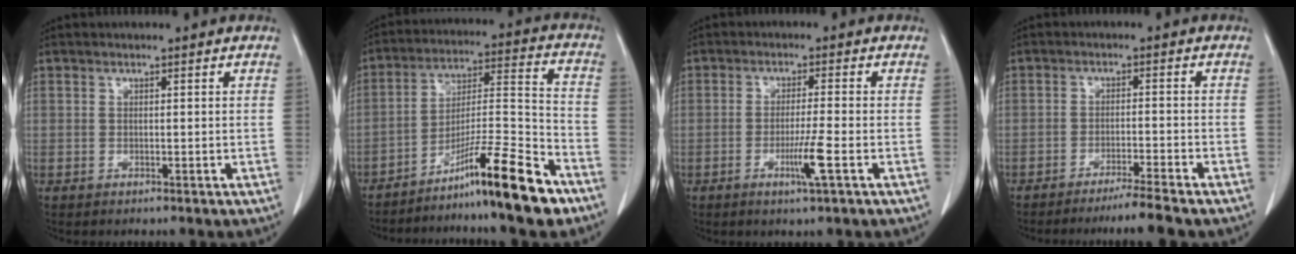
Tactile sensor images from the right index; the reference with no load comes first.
{"total": 14.9, "force": [-10.6, -0.5, 10.5], "torque": [-0.172, 0.001, -0.178]}
{"total": 4.8, "force": [-1.9, -0.6, 4.3], "torque": [-0.079, -0.010, -0.036]}
{"total": 5.4, "force": [-4.6, -1.6, 2.4], "torque": [-0.032, -0.017, -0.078]}